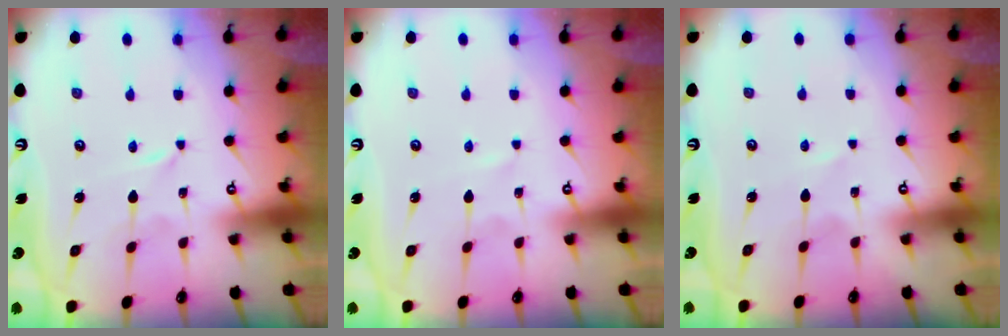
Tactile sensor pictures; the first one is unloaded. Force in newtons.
{"total": 0.6, "press": 0.6, "slide": 0.1}
{"total": 1.4, "press": 1.4, "slide": 0.2}